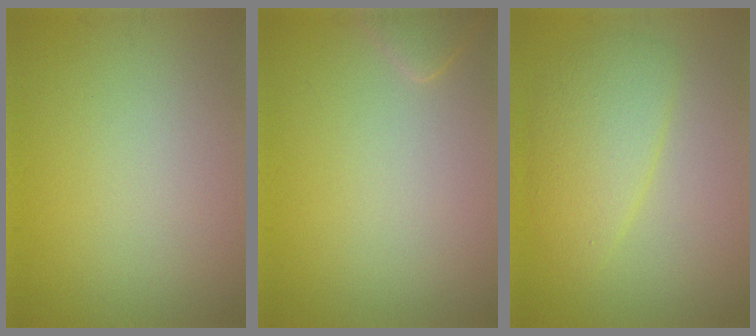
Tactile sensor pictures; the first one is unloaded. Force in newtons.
{"total": 1.4, "press": 1.4, "slide": 0.2}
{"total": 4.1, "press": 4.0, "slide": 0.2}